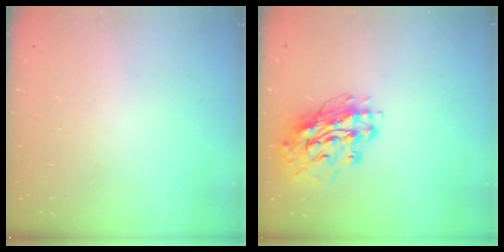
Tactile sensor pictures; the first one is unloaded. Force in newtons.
{"total": 15.2, "press": 15.1, "slide": 1.6}